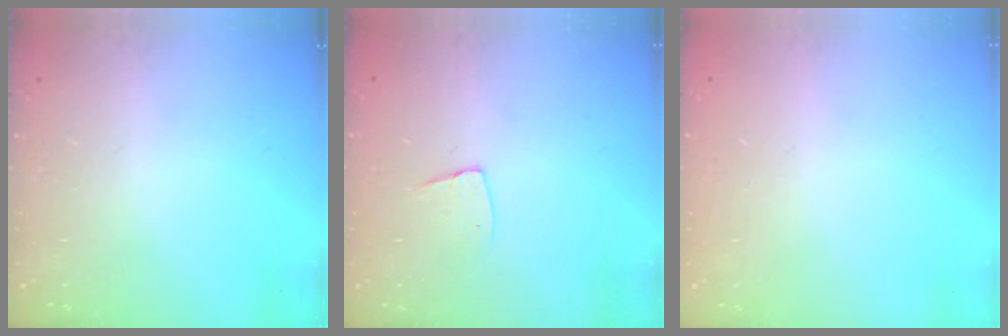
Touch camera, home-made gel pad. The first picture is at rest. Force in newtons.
{"total": 4.8, "press": 4.8, "slide": 0.3}
{"total": 0.0}